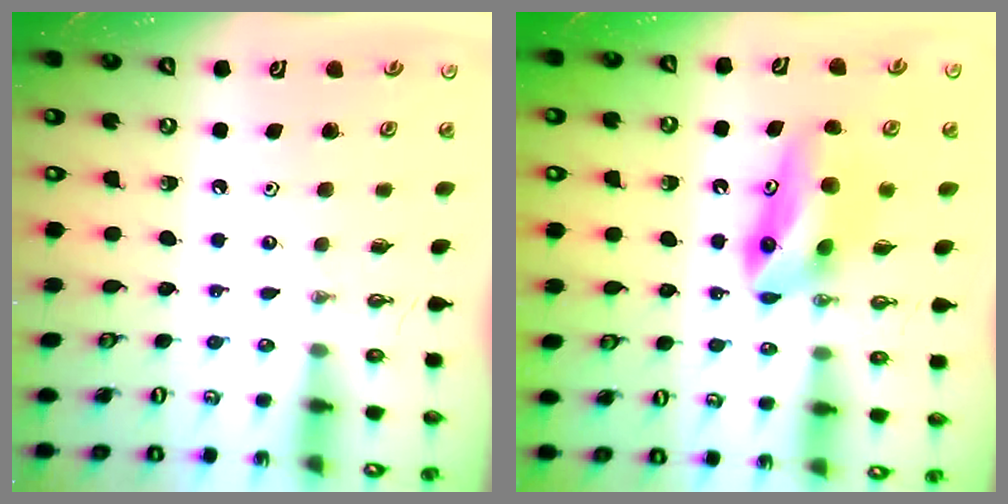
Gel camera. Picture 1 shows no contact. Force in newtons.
{"total": 9.1, "press": 7.9, "slide": 4.5}